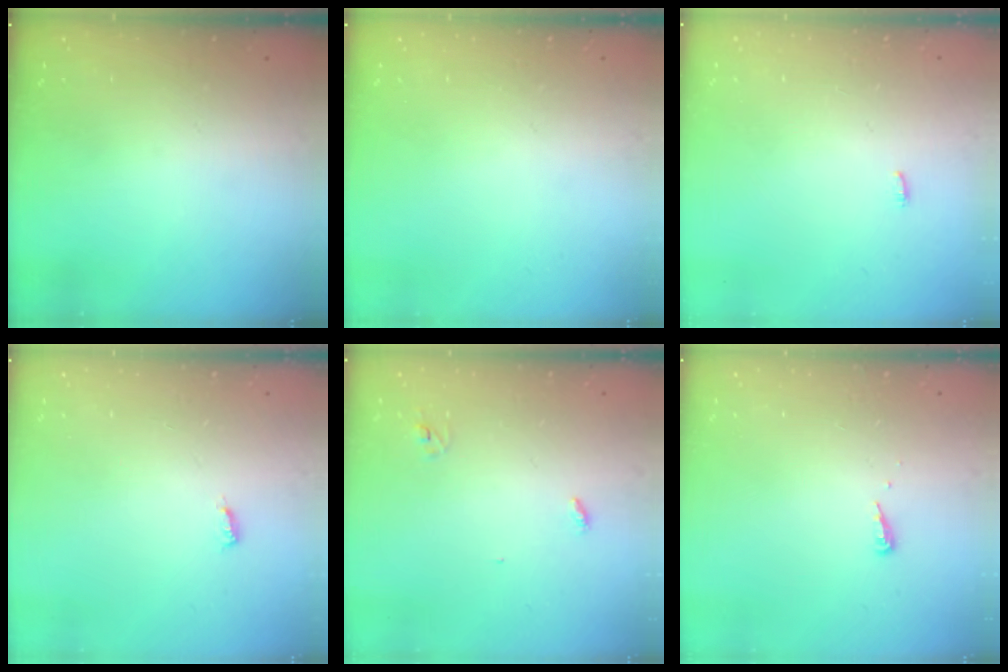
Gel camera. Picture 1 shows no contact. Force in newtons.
{"total": 0.0}
{"total": 3.3, "press": 1.6, "slide": 2.9}
{"total": 3.1, "press": 3.1, "slide": 0.2}
{"total": 2.8, "press": 2.8, "slide": 0.2}
{"total": 3.9, "press": 3.9, "slide": 0.4}